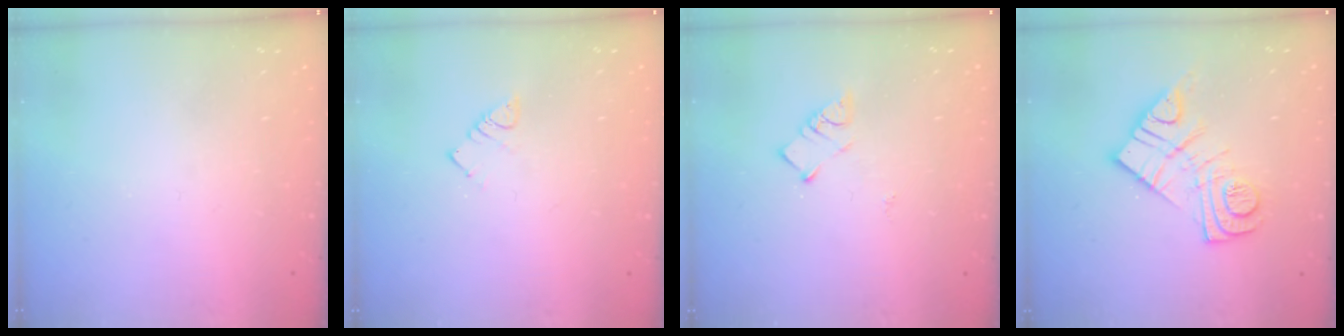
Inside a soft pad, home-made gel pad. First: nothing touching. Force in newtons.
{"total": 2.9, "press": 2.9, "slide": 0.5}
{"total": 4.3, "press": 4.3, "slide": 0.1}
{"total": 13.9, "press": 13.8, "slide": 1.2}